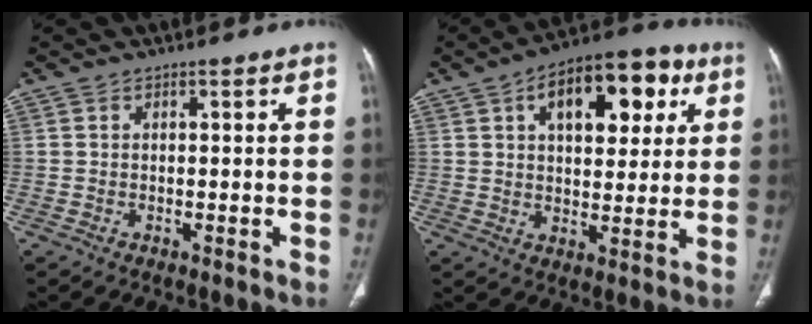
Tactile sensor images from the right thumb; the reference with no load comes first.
{"total": 17.3, "force": [6.5, 9.3, 13.1], "torque": [-0.139, 0.005, 0.092]}